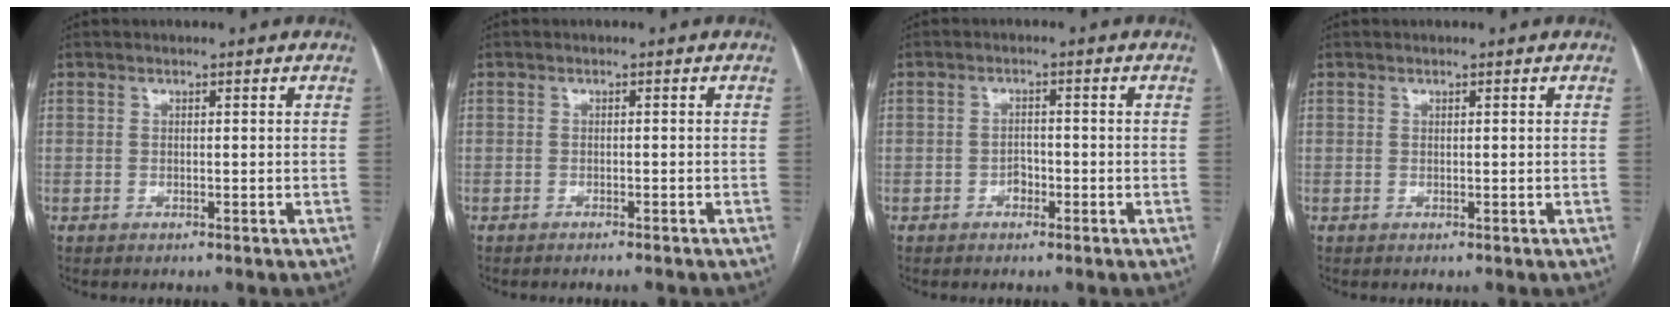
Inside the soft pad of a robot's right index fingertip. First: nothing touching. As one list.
[{"total": 2.9, "force": [-2.6, 0.2, 1.1], "torque": [-0.014, -0.003, -0.031]}, {"total": 1.9, "force": [-1.1, 1.2, 1.0], "torque": [-0.015, 0.007, -0.018]}, {"total": 0.0}]